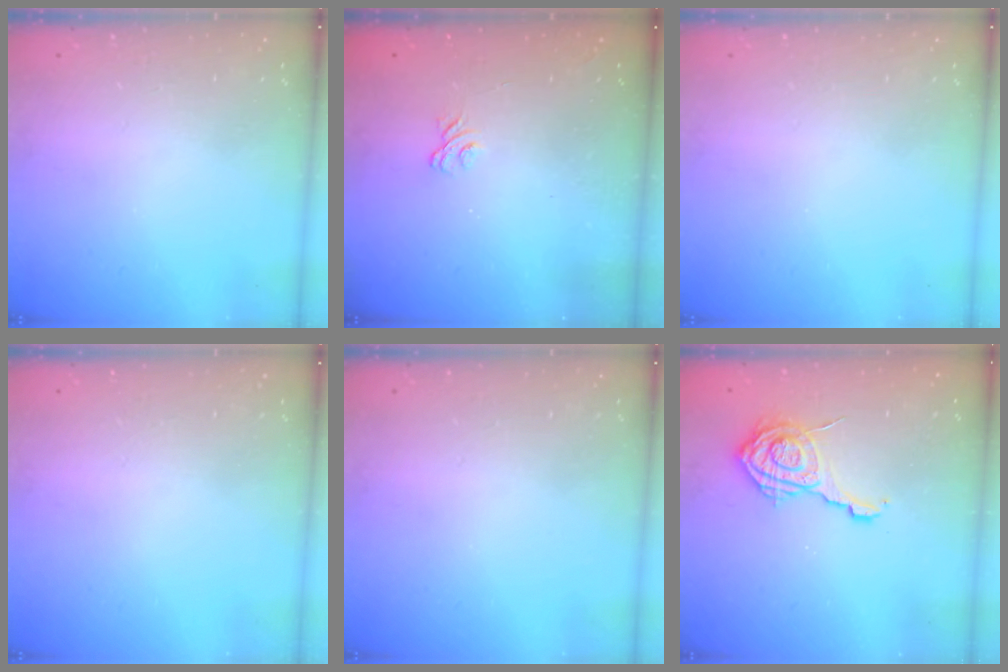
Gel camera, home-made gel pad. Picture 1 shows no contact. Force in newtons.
{"total": 1.9, "press": 1.5, "slide": 1.1}
{"total": 0.0}
{"total": 0.0}
{"total": 0.0}
{"total": 12.2, "press": 12.2, "slide": 0.6}